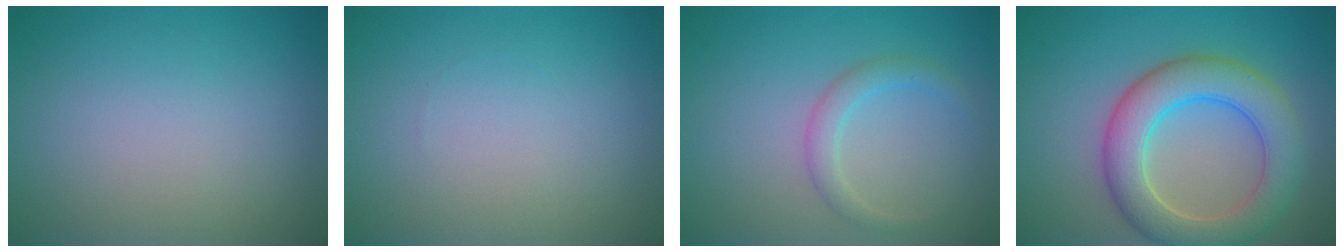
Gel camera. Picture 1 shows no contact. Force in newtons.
{"total": 0.0}
{"total": 1.9, "press": 1.9, "slide": 0.2}
{"total": 6.9, "press": 6.9, "slide": 0.5}